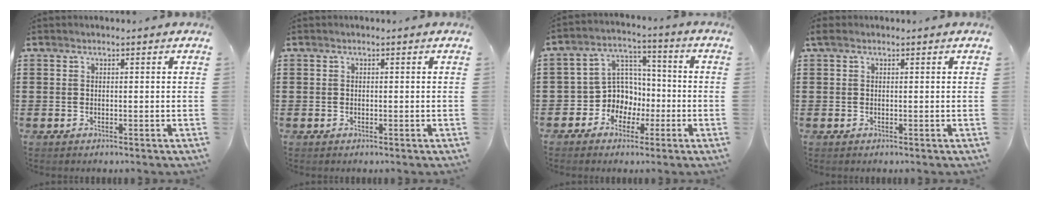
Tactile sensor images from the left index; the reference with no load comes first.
{"total": 0.0}
{"total": 7.2, "force": [-1.9, 6.8, 1.8], "torque": [-0.070, 0.000, -0.037]}
{"total": 0.8, "force": [0.0, 0.5, 0.6], "torque": [-0.012, 0.004, 0.000]}